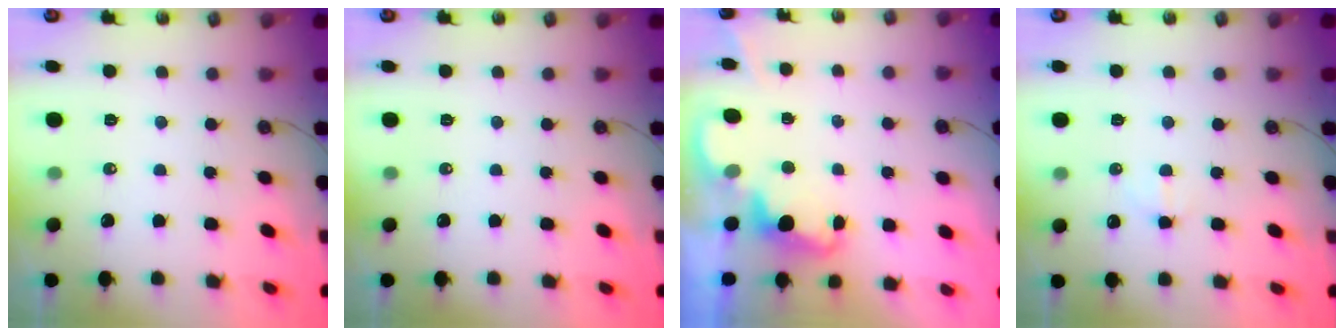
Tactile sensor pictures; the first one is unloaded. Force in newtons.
{"total": 0.0}
{"total": 2.4, "press": 2.4, "slide": 0.5}
{"total": 3.3, "press": 3.2, "slide": 1.0}